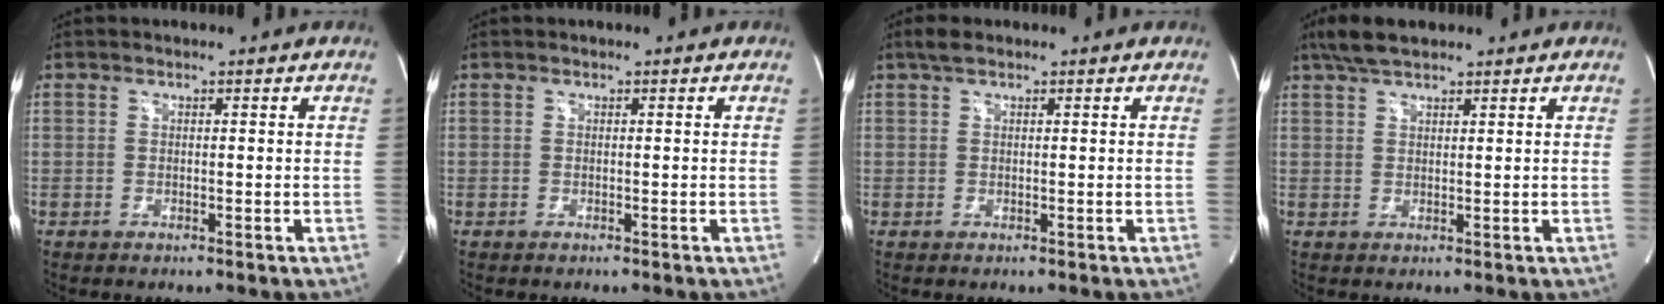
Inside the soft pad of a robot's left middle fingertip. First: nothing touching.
{"total": 0.0}
{"total": 1.8, "force": [1.2, 0.7, 1.0], "torque": [-0.023, 0.017, 0.024]}
{"total": 4.6, "force": [3.6, 1.4, 2.5], "torque": [-0.057, 0.018, 0.070]}